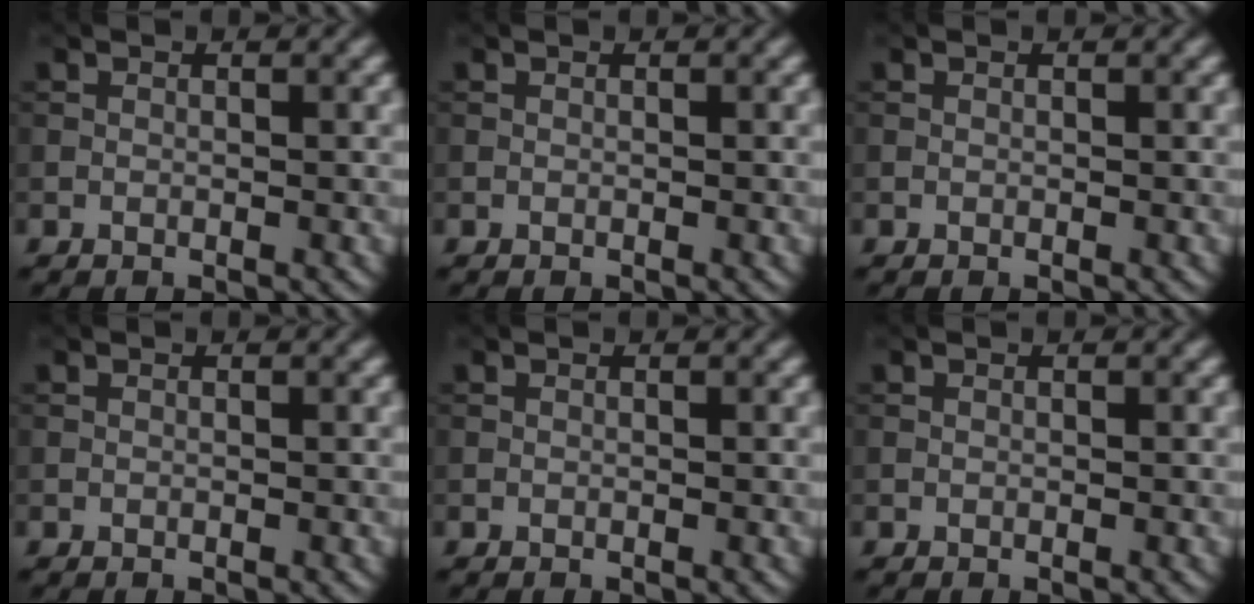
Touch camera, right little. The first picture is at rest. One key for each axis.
{"total": 0.0}
{"total": 0.0}
{"total": 0.0}
{"total": 0.0}
{"total": 0.0}